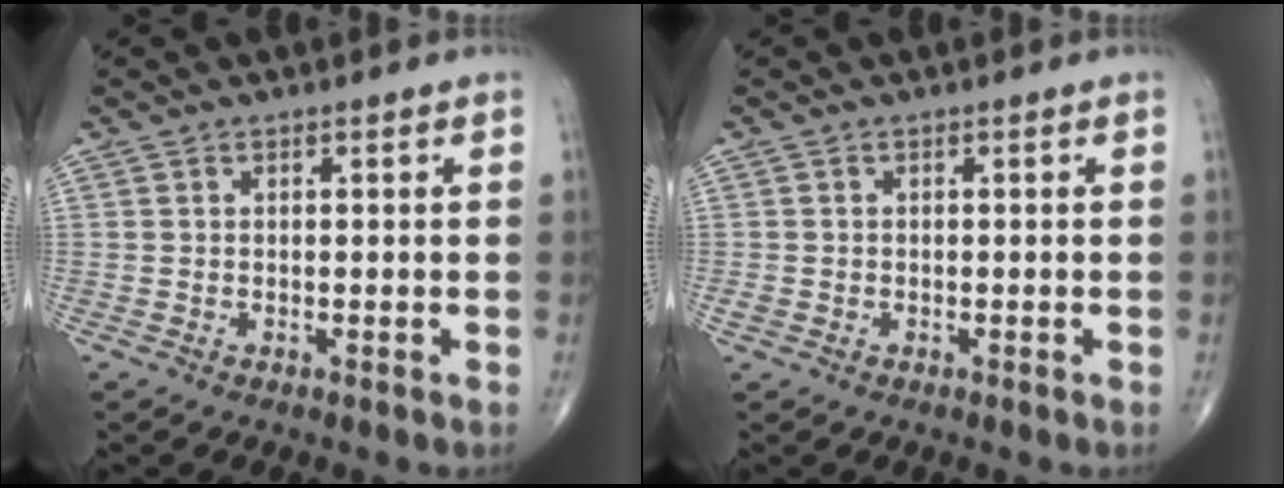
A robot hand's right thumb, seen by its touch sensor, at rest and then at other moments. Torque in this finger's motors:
{"motor_torque": [-0.02, 0.29, -0.19, -0.09, -0.05]}